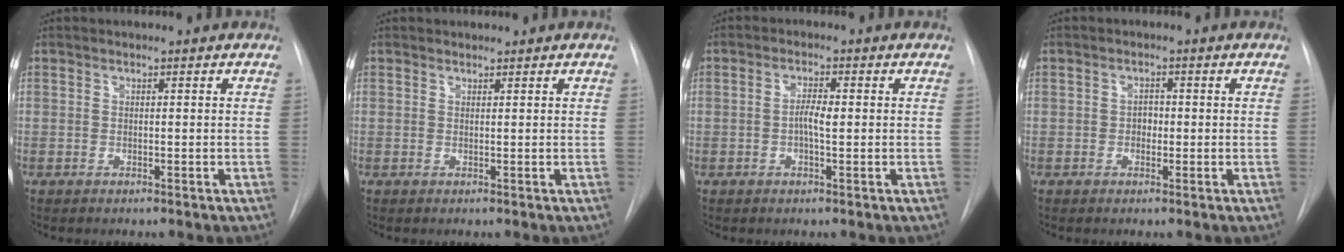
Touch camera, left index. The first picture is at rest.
{"total": 0.6, "force": [0.6, 0.1, -0.1], "torque": [-0.003, 0.003, 0.010]}
{"total": 2.6, "force": [-0.2, 0.7, 2.5], "torque": [-0.046, 0.004, -0.006]}
{"total": 1.6, "force": [-0.2, 1.2, 1.0], "torque": [-0.013, 0.005, -0.005]}